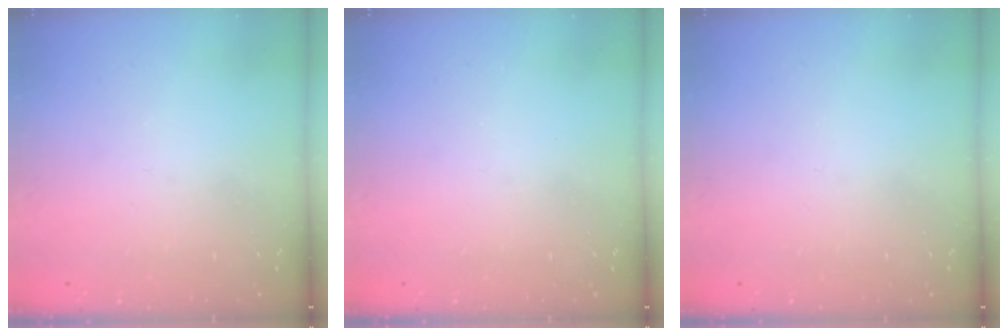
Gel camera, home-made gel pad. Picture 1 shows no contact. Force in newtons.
{"total": 0.0}
{"total": 0.0}